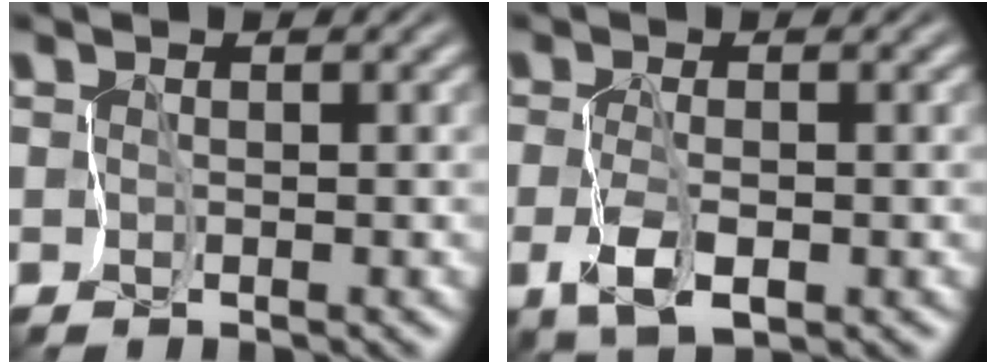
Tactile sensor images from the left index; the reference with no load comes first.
{"total": 3.1, "force": [-1.2, 1.2, 2.6], "torque": [-0.056, -0.008, -0.020]}